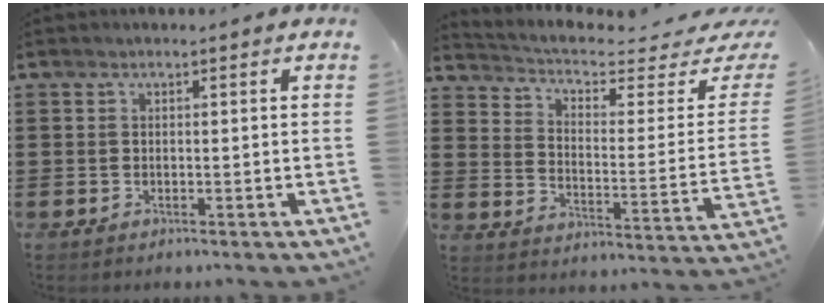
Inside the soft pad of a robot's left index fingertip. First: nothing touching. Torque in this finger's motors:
{"motor_torque": [1.07, -1.07, 0.13, 0.00]}